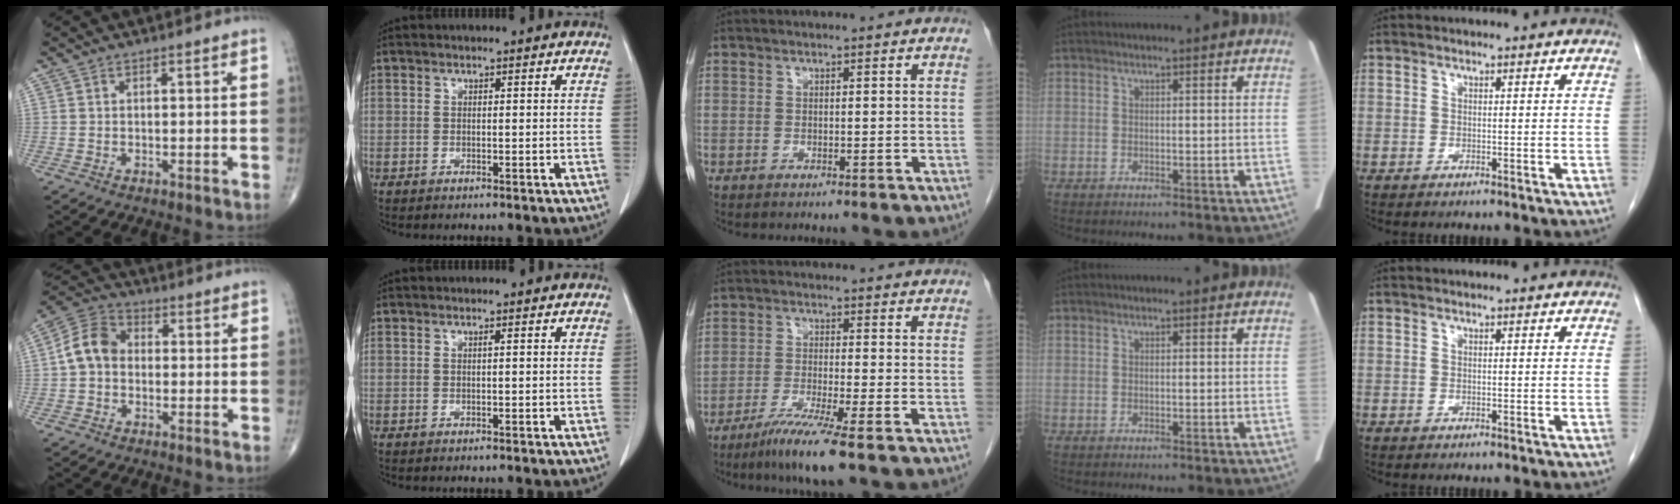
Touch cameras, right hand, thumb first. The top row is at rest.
{"thumb": {"total": 7.8, "force": [-0.3, 6.2, 4.8], "torque": [-0.079, 0.027, -0.020]}, "middle": {"total": 7.2, "force": [-4.8, -0.9, 5.3], "torque": [-0.098, -0.023, -0.091]}}